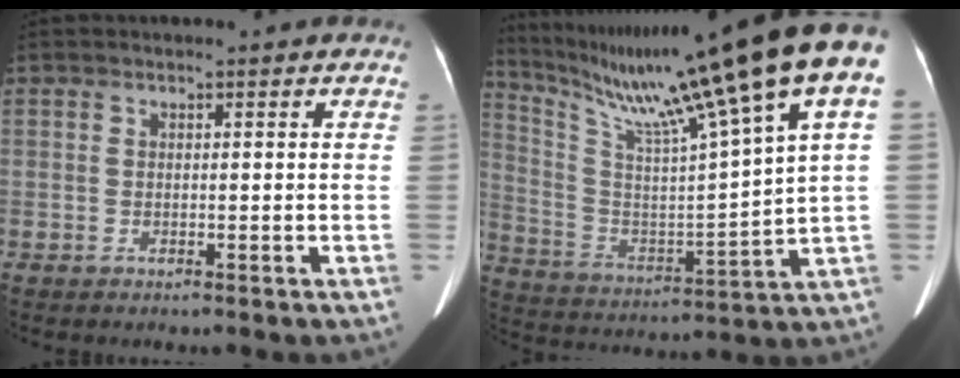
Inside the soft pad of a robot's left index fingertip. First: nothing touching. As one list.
[{"total": 26.3, "force": [18.1, -0.8, 19.1], "torque": [-0.324, -0.009, 0.286]}]